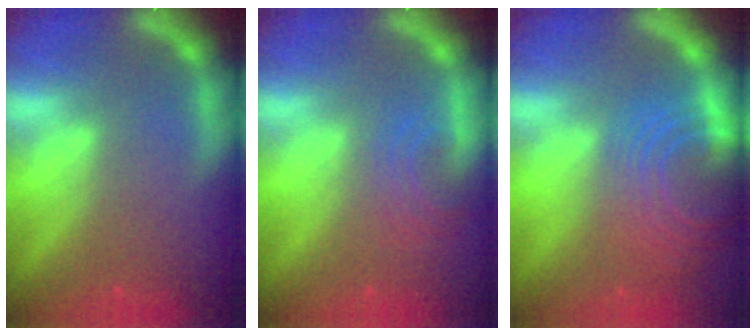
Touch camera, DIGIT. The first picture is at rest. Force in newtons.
{"total": 2.9}
{"total": 10.0}